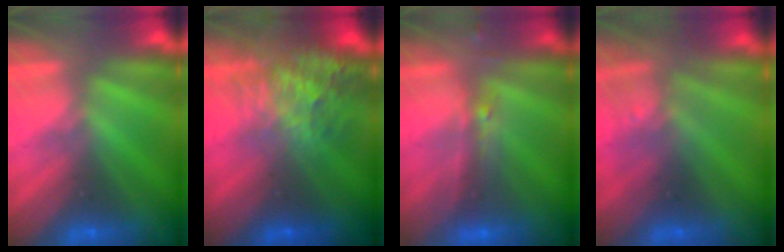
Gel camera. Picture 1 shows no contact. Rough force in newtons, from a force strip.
{"total": 6.9}
{"total": 2.4}
{"total": 2.8}